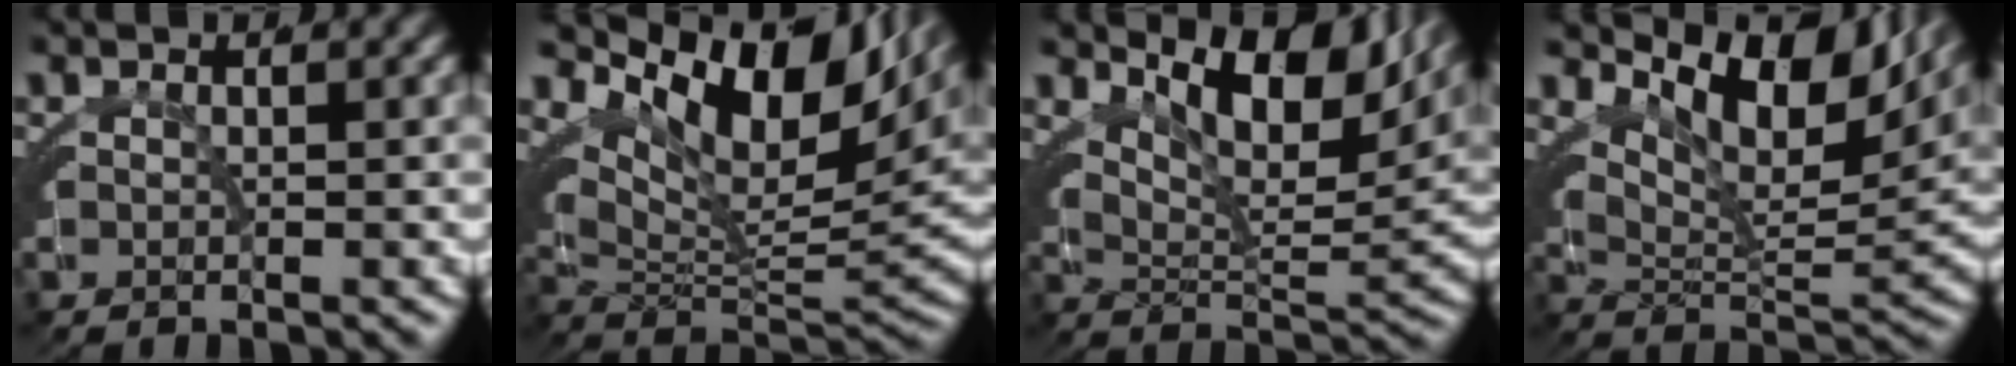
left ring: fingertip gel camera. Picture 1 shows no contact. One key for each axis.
{"total": 15.4, "fx": 6.8, "fy": 7.5, "fz": 11.7, "tx": -0.165, "ty": 0.026, "tz": 0.098}
{"total": 9.4, "fx": 5.8, "fy": 3.1, "fz": 6.8, "tx": -0.087, "ty": 0.015, "tz": 0.088}
{"total": 10.9, "fx": 6.4, "fy": 3.8, "fz": 8.0, "tx": -0.110, "ty": 0.016, "tz": 0.099}